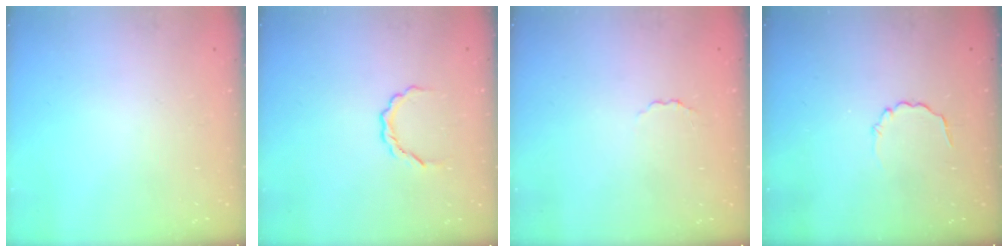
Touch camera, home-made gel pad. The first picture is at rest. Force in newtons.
{"total": 4.1, "press": 4.0, "slide": 0.3}
{"total": 2.0, "press": 1.9, "slide": 0.6}
{"total": 2.3, "press": 2.1, "slide": 0.9}